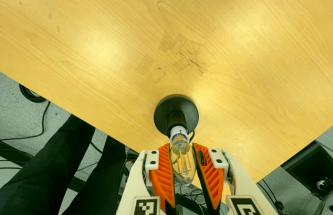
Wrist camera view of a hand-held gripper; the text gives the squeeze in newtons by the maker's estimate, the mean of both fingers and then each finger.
{"total": 10.3, "left": 9.5, "right": 11.1}